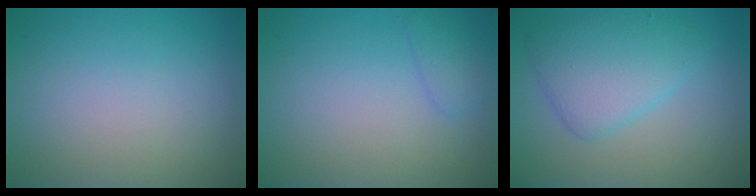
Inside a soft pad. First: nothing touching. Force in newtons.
{"total": 1.3, "press": 1.3, "slide": 0.1}
{"total": 4.5, "press": 4.5, "slide": 0.1}